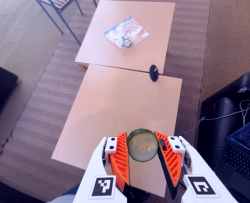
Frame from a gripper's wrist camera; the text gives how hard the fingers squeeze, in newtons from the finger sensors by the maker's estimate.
{"total": 10.5, "left": 10.1, "right": 10.9}